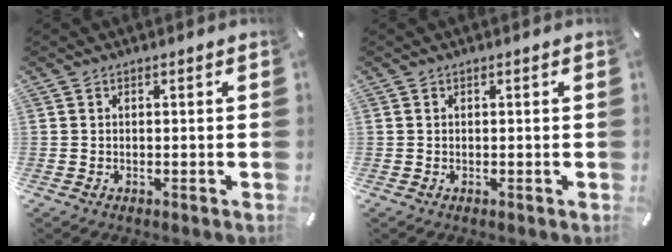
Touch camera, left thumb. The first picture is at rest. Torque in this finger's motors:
{"motor_torque": [0.00, 0.00, -0.02, 0.03, 0.00]}